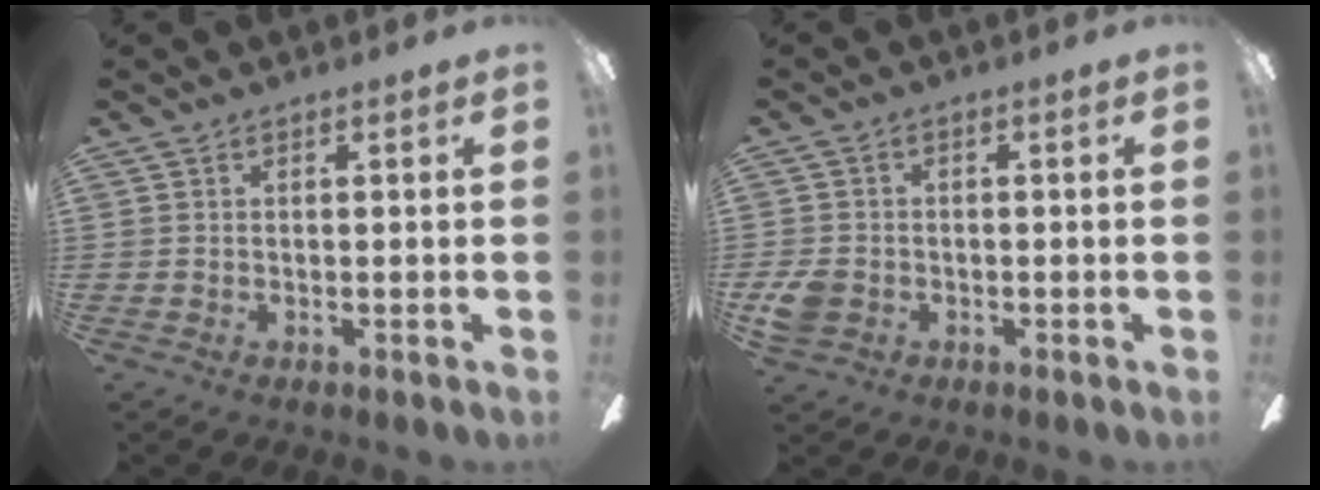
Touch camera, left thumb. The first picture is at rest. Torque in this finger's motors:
{"motor_torque": [-0.24, 0.46, 0.15, -0.15, 0.02]}